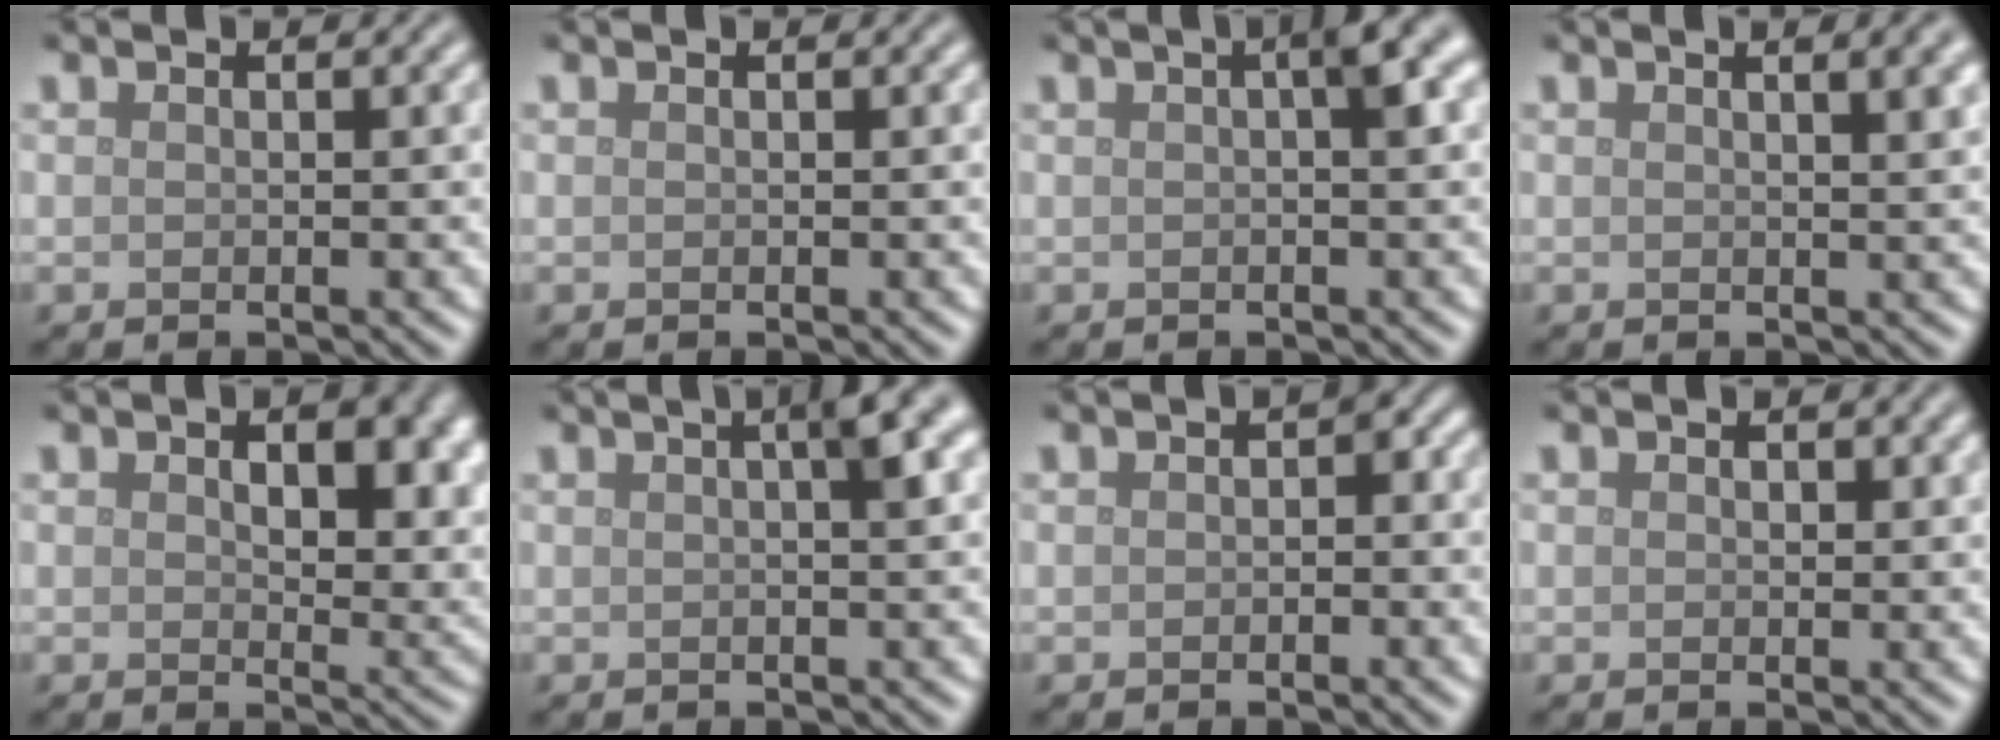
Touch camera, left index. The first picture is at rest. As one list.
[{"total": 0.0}, {"total": 2.9, "force": [0.7, 0.4, 2.8], "torque": [-0.037, 0.013, 0.009]}, {"total": 3.6, "force": [1.6, 1.3, 2.9], "torque": [-0.019, 0.009, 0.016]}, {"total": 7.2, "force": [2.0, 4.0, 5.5], "torque": [-0.064, -0.010, 0.037]}, {"total": 3.5, "force": [1.1, 0.6, 3.3], "torque": [-0.040, 0.013, 0.014]}, {"total": 1.2, "force": [-0.1, 0.7, 1.0], "torque": [-0.010, 0.001, -0.002]}, {"total": 0.6, "force": [0.3, 0.5, 0.2], "torque": [-0.002, -0.003, 0.003]}]